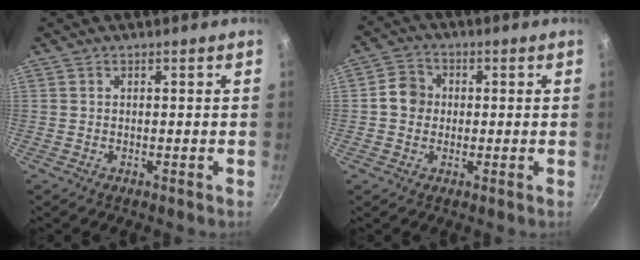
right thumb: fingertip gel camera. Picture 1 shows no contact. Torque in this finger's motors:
{"motor_torque": [0.65, 1.04, 0.61, -0.44, 0.00]}